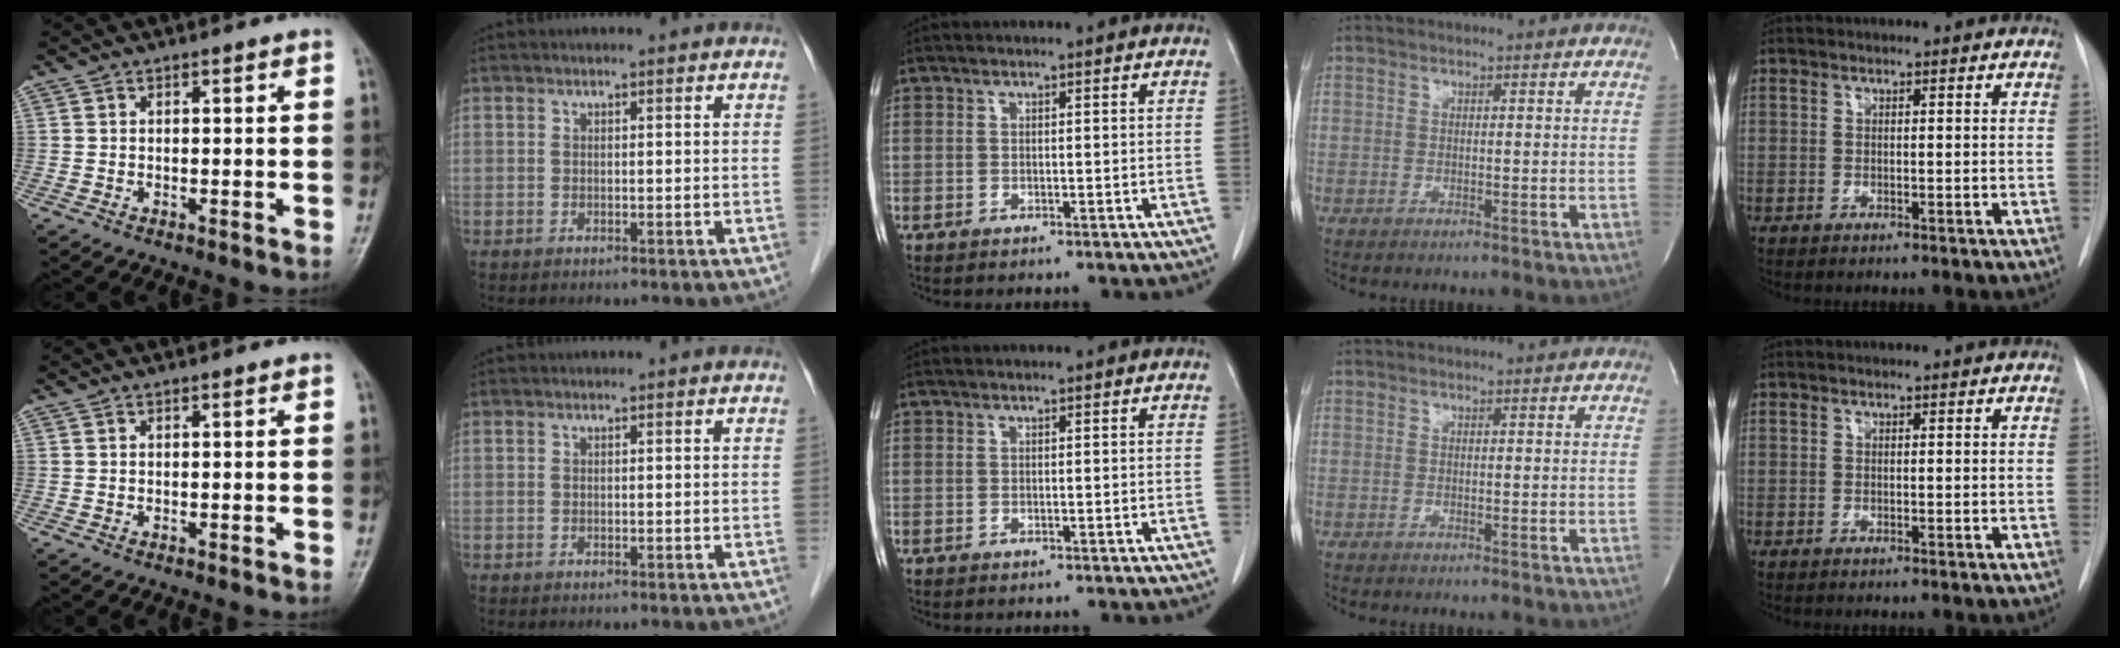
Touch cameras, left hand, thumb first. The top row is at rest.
{}